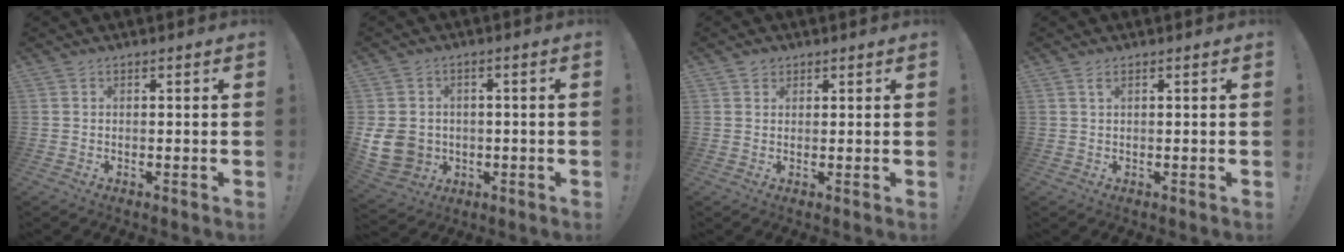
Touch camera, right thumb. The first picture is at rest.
{"total": 10.5, "force": [-1.3, 9.2, 5.0], "torque": [-0.114, 0.005, -0.019]}
{"total": 1.8, "force": [1.2, 1.3, 0.2], "torque": [0.001, -0.004, 0.020]}
{"total": 1.3, "force": [0.5, 0.2, 1.2], "torque": [-0.024, 0.001, 0.009]}